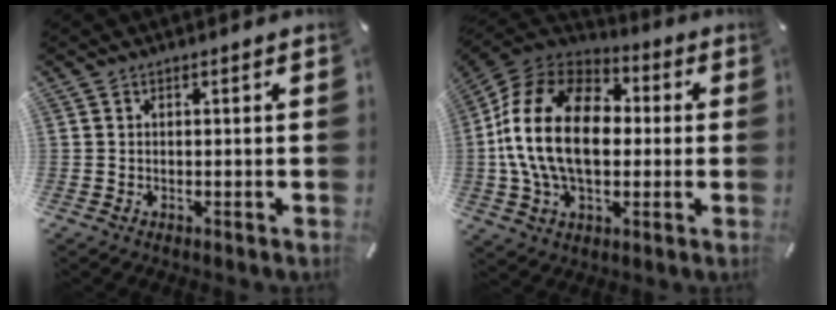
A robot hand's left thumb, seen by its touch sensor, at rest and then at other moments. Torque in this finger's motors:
{"motor_torque": [1.02, 2.05, 1.87, -0.90, 1.06]}